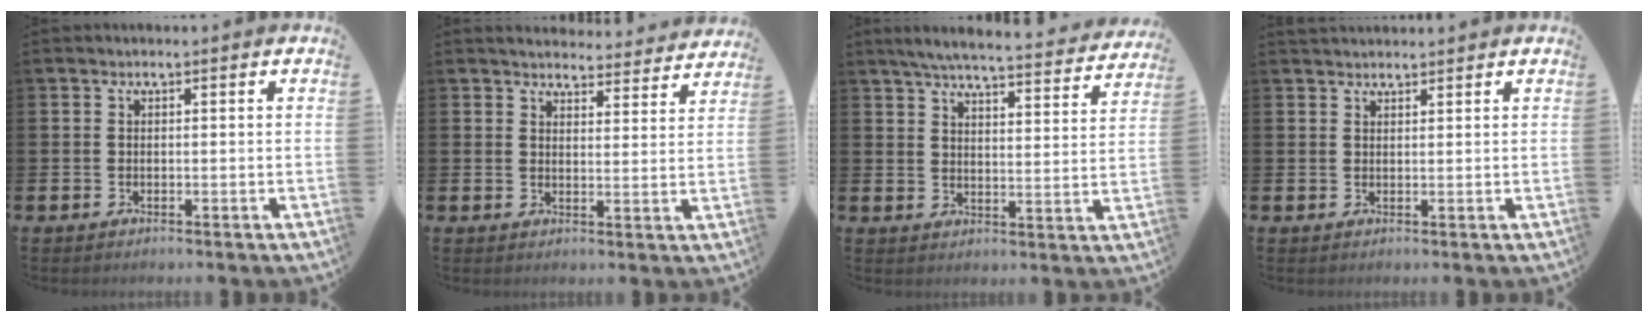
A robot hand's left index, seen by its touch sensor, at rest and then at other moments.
{"total": 4.3, "force": [4.3, 0.7, 0.2], "torque": [-0.005, -0.033, 0.074]}
{"total": 5.9, "force": [5.6, 0.3, 1.9], "torque": [-0.052, -0.038, 0.095]}
{"total": 0.6, "force": [0.5, 0.0, 0.0], "torque": [0.002, 0.000, 0.010]}